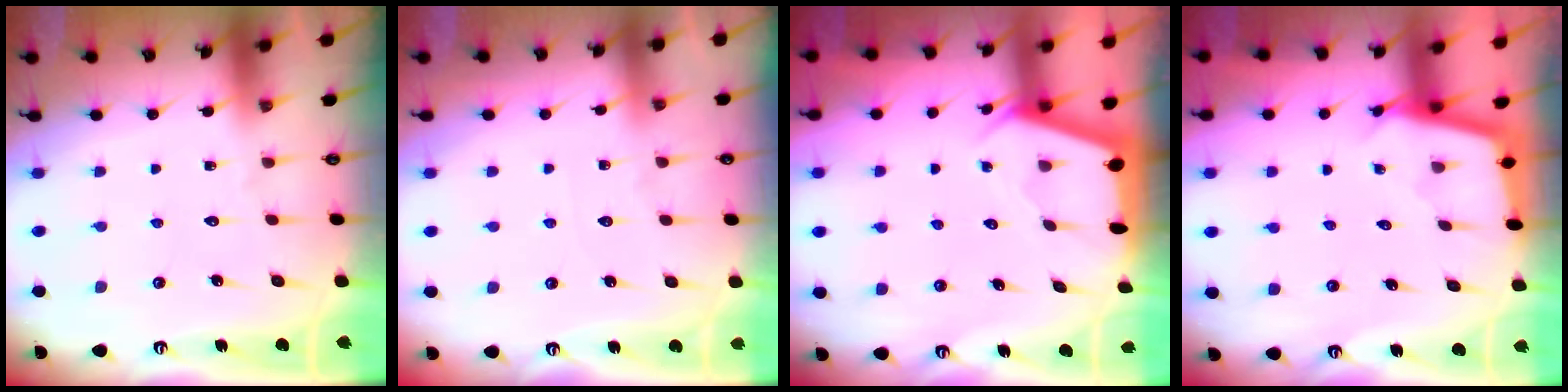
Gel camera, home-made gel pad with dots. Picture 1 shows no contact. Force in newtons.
{"total": 1.6, "press": 1.6, "slide": 0.2}
{"total": 2.4, "press": 2.4, "slide": 0.3}
{"total": 2.3, "press": 2.3, "slide": 0.2}